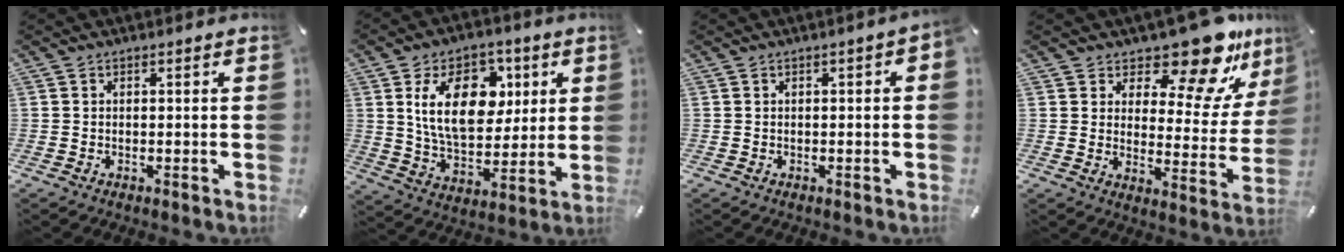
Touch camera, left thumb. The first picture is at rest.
{"total": 17.5, "force": [5.7, 11.3, 12.1], "torque": [-0.213, -0.001, 0.098]}
{"total": 1.2, "force": [-0.3, 0.3, 1.1], "torque": [-0.020, 0.001, -0.005]}
{"total": 15.8, "force": [12.5, 6.1, 7.6], "torque": [-0.099, -0.112, 0.206]}